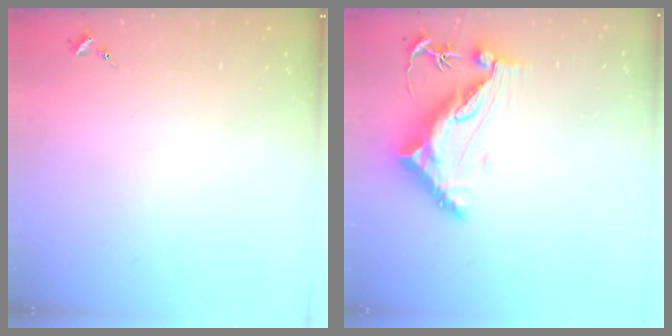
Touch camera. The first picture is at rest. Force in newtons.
{"total": 9.9, "press": 9.8, "slide": 1.1}